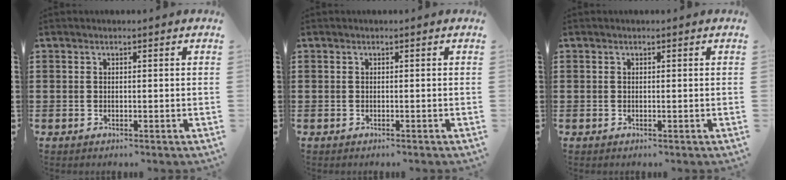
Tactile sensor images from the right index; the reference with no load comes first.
{"total": 0.0}
{"total": 0.0}